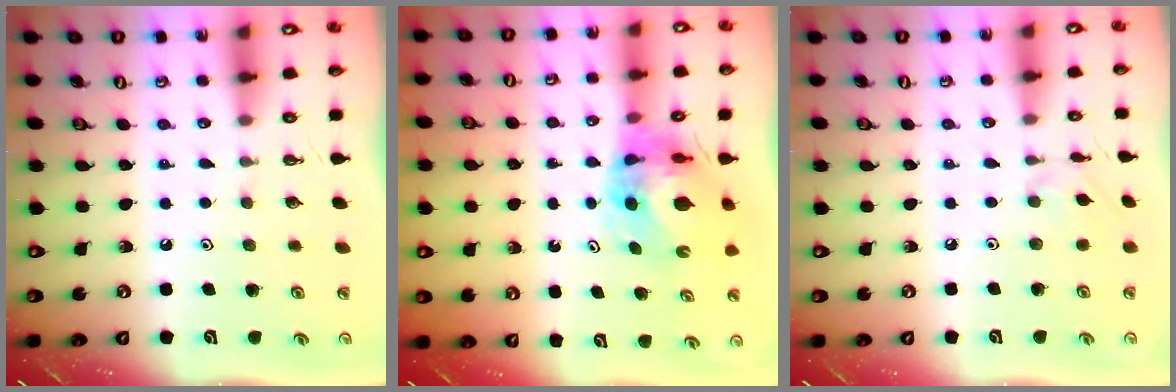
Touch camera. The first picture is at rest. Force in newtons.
{"total": 10.9, "press": 10.9, "slide": 1.2}
{"total": 1.6, "press": 1.5, "slide": 0.4}